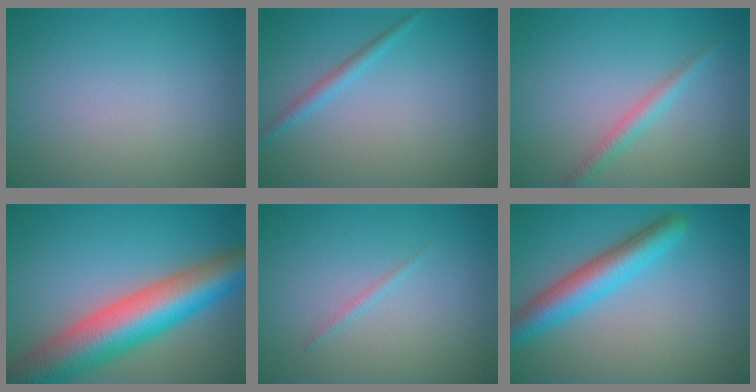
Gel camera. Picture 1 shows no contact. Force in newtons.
{"total": 1.4, "press": 1.4, "slide": 0.0}
{"total": 1.8, "press": 1.8, "slide": 0.0}
{"total": 11.4, "press": 11.4, "slide": 0.5}
{"total": 0.6, "press": 0.6, "slide": 0.0}
{"total": 5.0, "press": 5.0, "slide": 0.2}